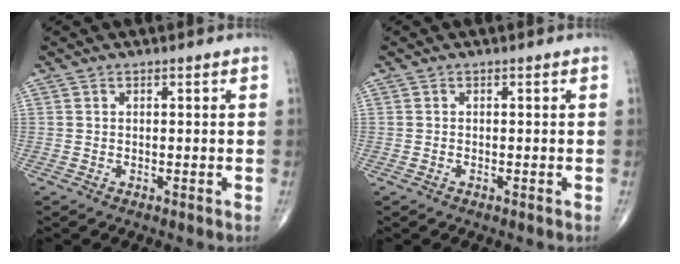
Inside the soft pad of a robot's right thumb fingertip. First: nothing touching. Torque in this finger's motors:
{"motor_torque": [0.20, 0.04, -0.31, -0.19, 0.00]}